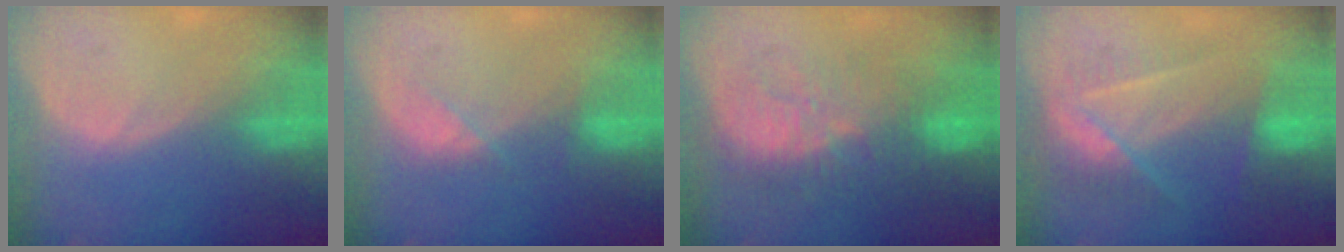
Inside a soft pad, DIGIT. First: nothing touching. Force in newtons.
{"total": 2.4, "press": 2.3, "slide": 0.5}
{"total": 9.5, "press": 9.1, "slide": 2.6}
{"total": 7.3, "press": 6.5, "slide": 3.2}